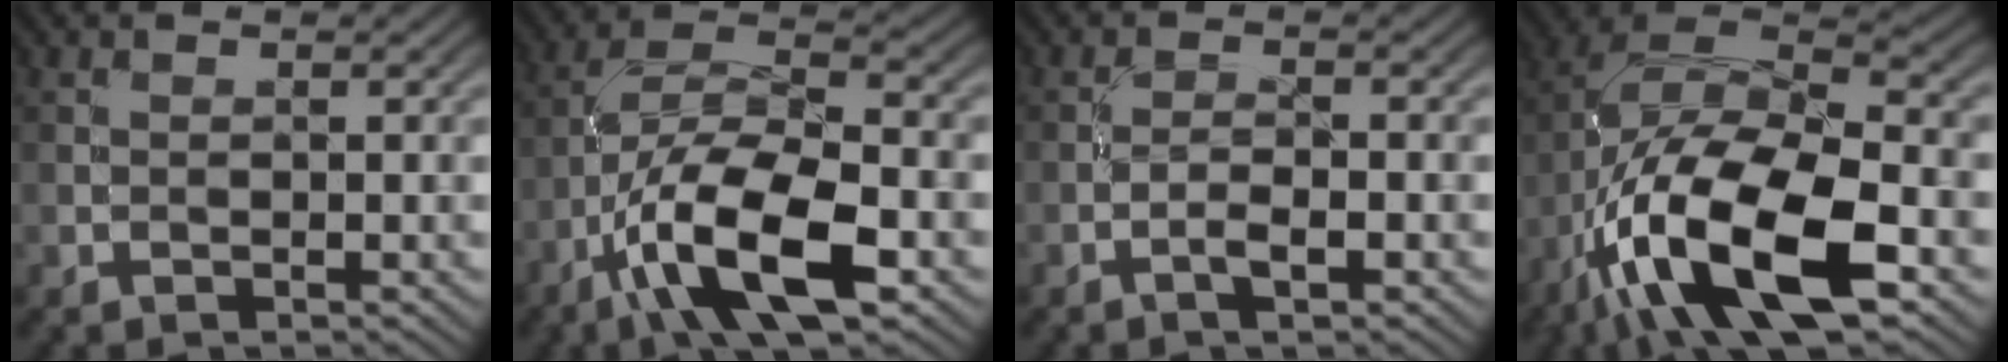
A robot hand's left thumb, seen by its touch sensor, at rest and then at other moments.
{"total": 12.4, "force": [-5.6, 4.3, 10.2], "torque": [-0.191, -0.001, -0.110]}
{"total": 2.1, "force": [-1.2, 0.4, 1.7], "torque": [-0.036, 0.006, -0.028]}
{"total": 16.6, "force": [-7.4, 6.4, 13.4], "torque": [-0.268, -0.010, -0.142]}